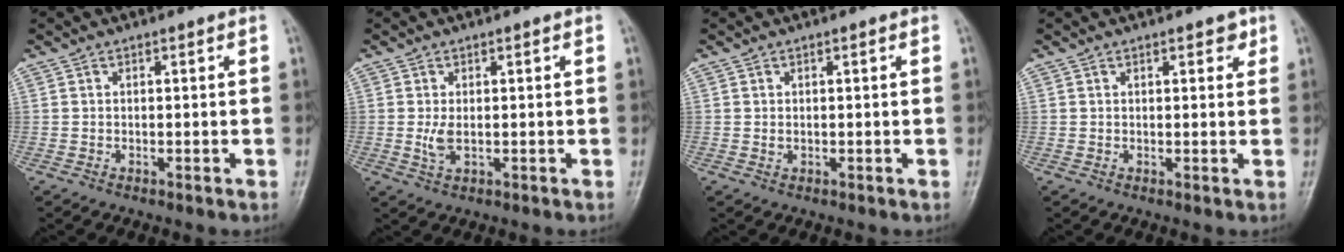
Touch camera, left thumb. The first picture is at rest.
{"total": 3.0, "force": [0.2, 1.4, 2.6], "torque": [-0.052, -0.005, 0.008]}
{"total": 0.9, "force": [0.2, 0.5, 0.7], "torque": [-0.012, 0.002, 0.008]}
{"total": 2.4, "force": [1.4, 1.2, 1.6], "torque": [-0.008, -0.004, 0.015]}